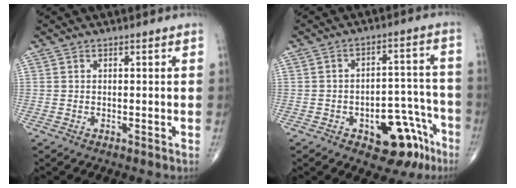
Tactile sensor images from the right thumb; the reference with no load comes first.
{"total": 12.7, "force": [-6.7, 6.7, 8.5], "torque": [-0.069, 0.056, -0.082]}